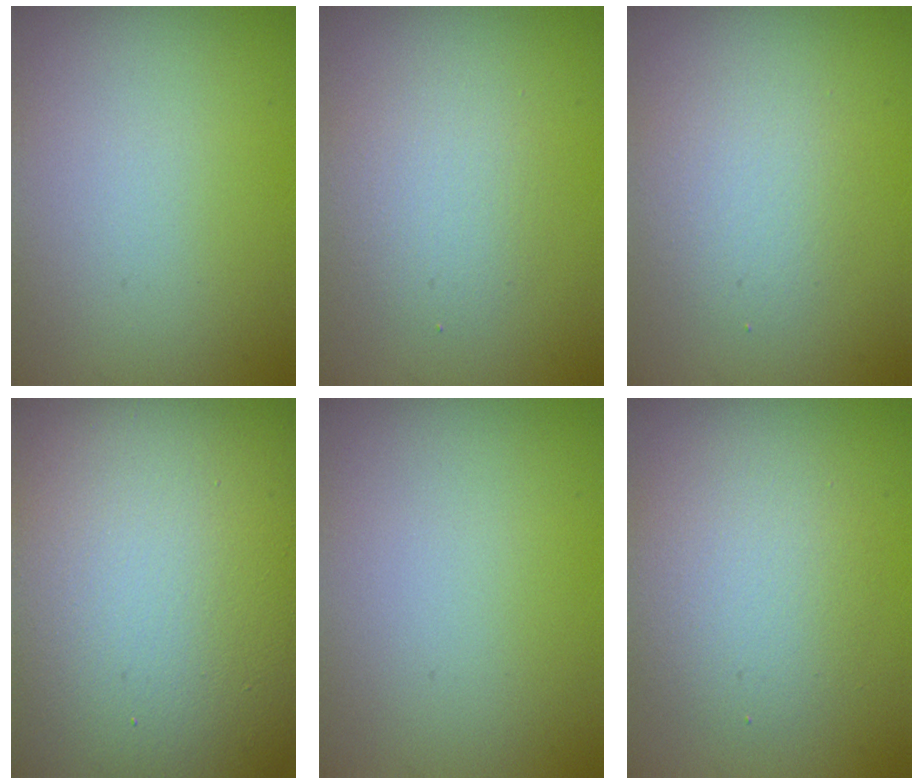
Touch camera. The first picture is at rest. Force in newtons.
{"total": 2.2, "press": 2.2, "slide": 0.2}
{"total": 2.4, "press": 2.4, "slide": 0.2}
{"total": 23.5, "press": 23.4, "slide": 1.6}
{"total": 0.0}
{"total": 3.8, "press": 3.8, "slide": 0.3}